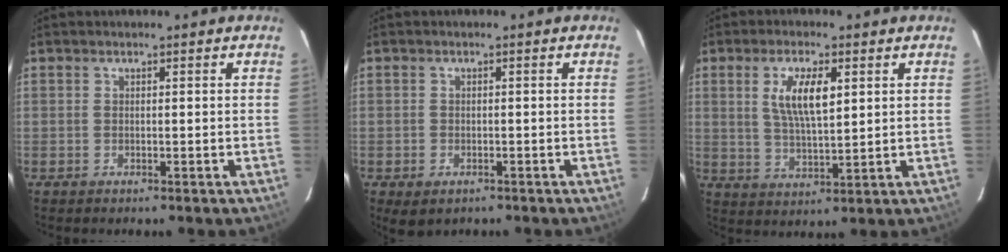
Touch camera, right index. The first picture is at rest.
{"total": 5.1, "force": [-3.4, 3.2, 2.0], "torque": [-0.048, -0.008, -0.046]}
{"total": 7.9, "force": [2.5, 2.6, 7.0], "torque": [-0.132, 0.001, 0.050]}